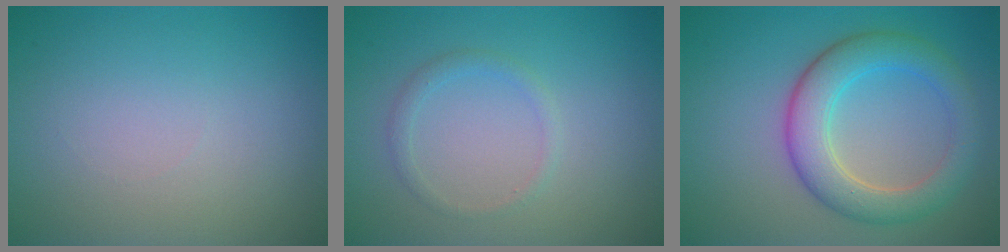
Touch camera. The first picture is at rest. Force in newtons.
{"total": 1.2, "press": 1.1, "slide": 0.1}
{"total": 5.4, "press": 5.4, "slide": 0.1}